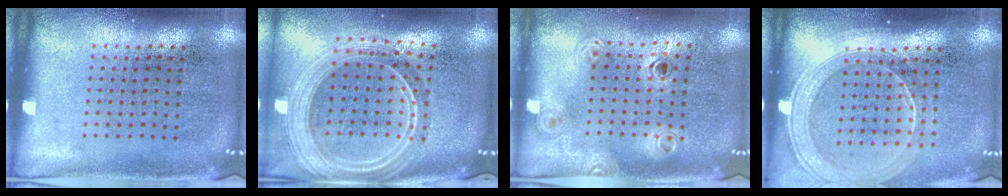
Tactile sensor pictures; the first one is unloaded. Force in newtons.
{"total": 2.6, "press": 2.2, "slide": 1.4}
{"total": 1.1, "press": 1.0, "slide": 0.4}
{"total": 1.9, "press": 1.7, "slide": 0.9}